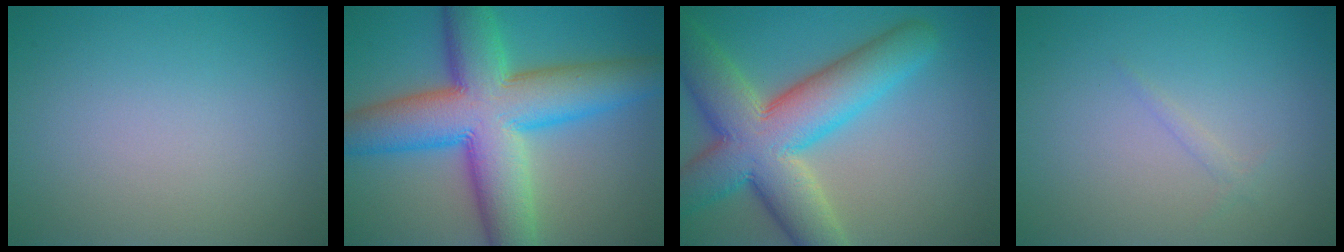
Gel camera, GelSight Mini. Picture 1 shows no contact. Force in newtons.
{"total": 13.3, "press": 13.3, "slide": 0.4}
{"total": 11.5, "press": 11.5, "slide": 0.8}
{"total": 0.6, "press": 0.6, "slide": 0.1}